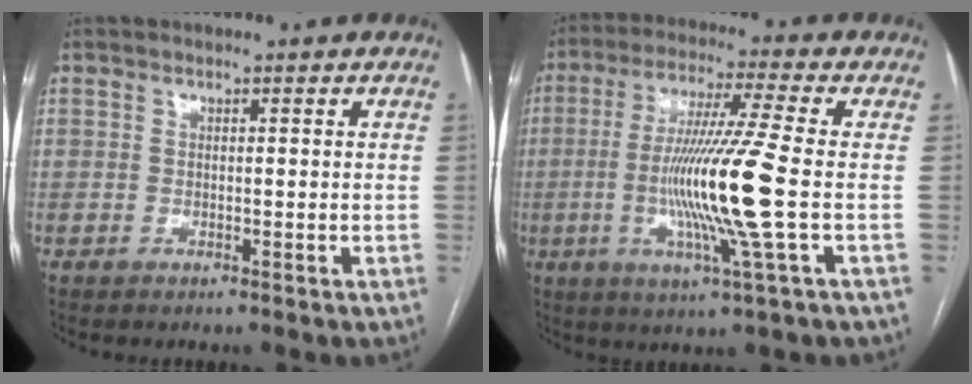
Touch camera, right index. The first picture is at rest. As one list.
[{"total": 14.1, "force": [-2.1, -1.6, 13.9], "torque": [-0.272, -0.018, -0.046]}]